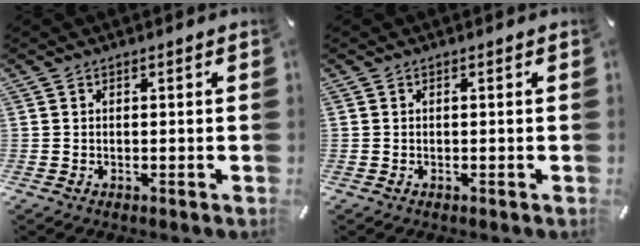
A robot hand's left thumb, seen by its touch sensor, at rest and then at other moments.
{"total": 0.0}